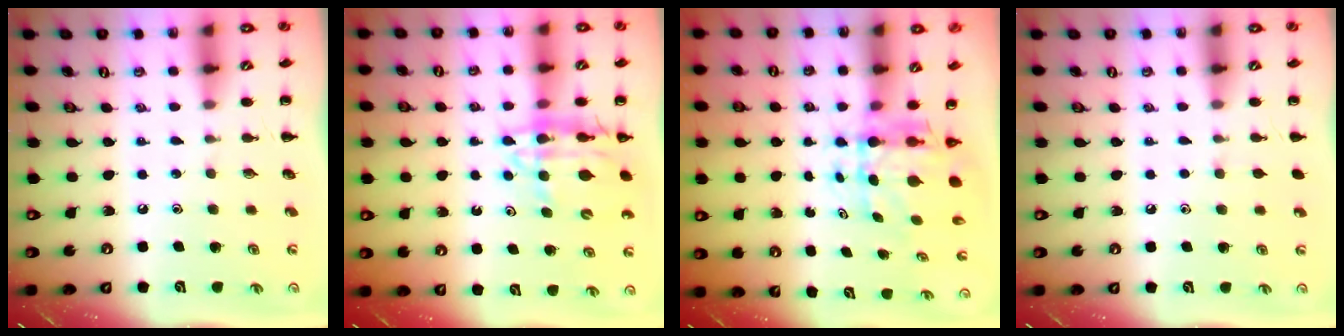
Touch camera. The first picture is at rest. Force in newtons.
{"total": 12.7, "press": 12.2, "slide": 3.5}
{"total": 6.4, "press": 6.1, "slide": 2.0}
{"total": 3.1, "press": 2.9, "slide": 1.2}